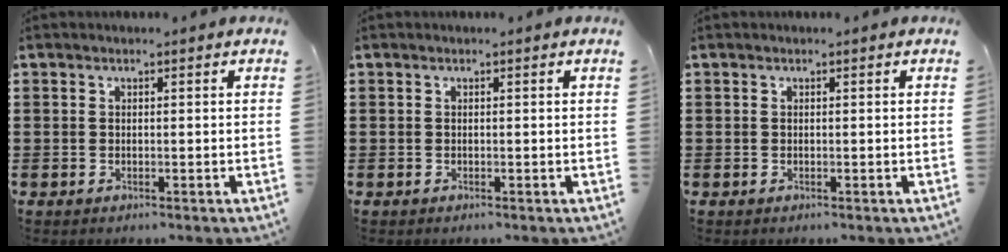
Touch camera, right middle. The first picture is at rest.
{"total": 0.0}
{"total": 0.0}